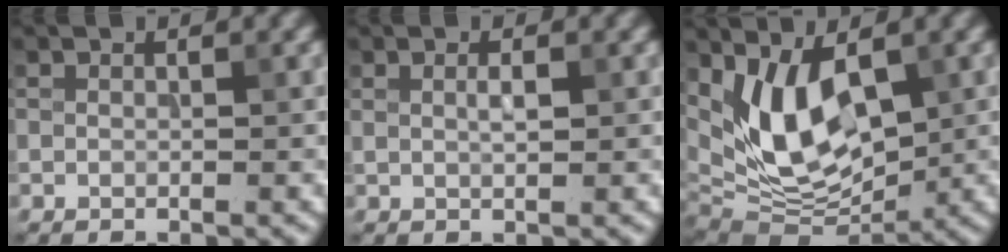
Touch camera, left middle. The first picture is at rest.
{"total": 1.1, "force": [0.4, 0.3, 1.1], "torque": [-0.021, 0.002, 0.006]}
{"total": 8.5, "force": [2.0, 4.4, 6.9], "torque": [-0.133, -0.014, 0.037]}